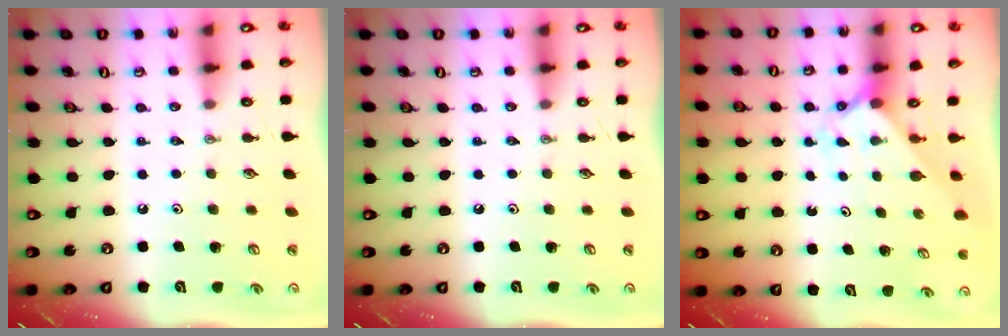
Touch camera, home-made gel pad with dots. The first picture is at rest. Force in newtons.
{"total": 0.0}
{"total": 2.0, "press": 2.0, "slide": 0.2}